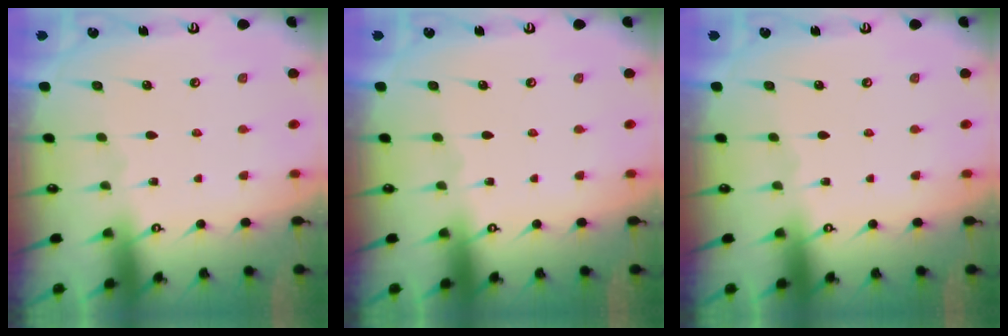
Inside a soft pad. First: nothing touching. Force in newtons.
{"total": 0.0}
{"total": 0.0}